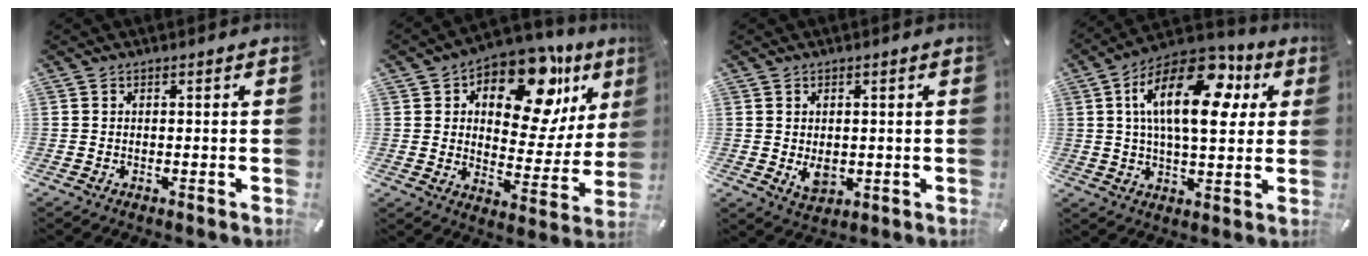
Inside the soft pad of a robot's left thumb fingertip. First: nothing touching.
{"total": 16.5, "force": [10.6, 8.5, 9.3], "torque": [-0.134, -0.079, 0.179]}
{"total": 4.1, "force": [-0.2, 3.1, 2.7], "torque": [-0.047, -0.006, -0.006]}
{"total": 21.2, "force": [6.4, 10.6, 17.2], "torque": [-0.295, -0.011, 0.100]}